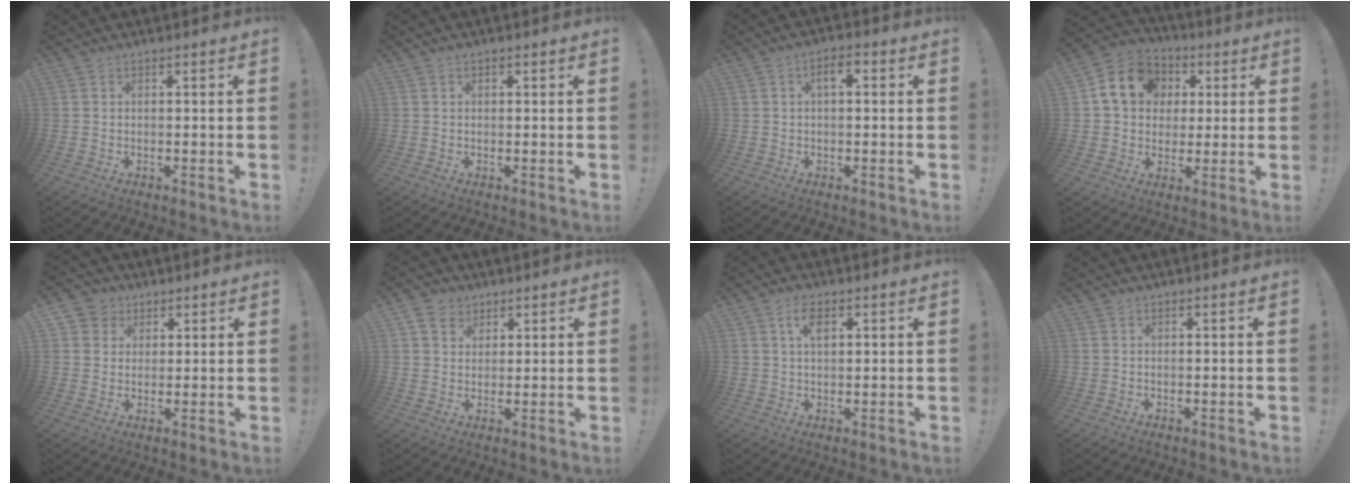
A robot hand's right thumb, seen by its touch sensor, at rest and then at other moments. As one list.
[{"total": 0.6, "force": [0.3, 0.5, 0.2], "torque": [0.004, 0.000, 0.003]}, {"total": 4.1, "force": [0.7, 2.0, 3.6], "torque": [-0.052, 0.006, 0.007]}, {"total": 14.4, "force": [3.9, 12.1, 6.7], "torque": [-0.087, -0.001, 0.080]}, {"total": 5.3, "force": [2.3, 4.7, 0.8], "torque": [-0.008, -0.013, 0.044]}, {"total": 5.7, "force": [3.3, 4.6, 1.2], "torque": [-0.017, -0.015, 0.064]}, {"total": 4.6, "force": [1.9, 2.3, 3.5], "torque": [-0.051, -0.005, 0.030]}, {"total": 0.0}]